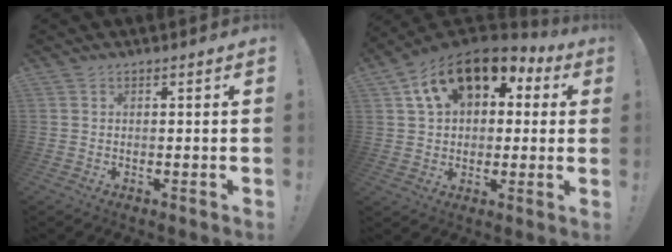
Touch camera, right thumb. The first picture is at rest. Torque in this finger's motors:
{"motor_torque": [2.49, 2.52, 0.80, 0.07, 0.13]}